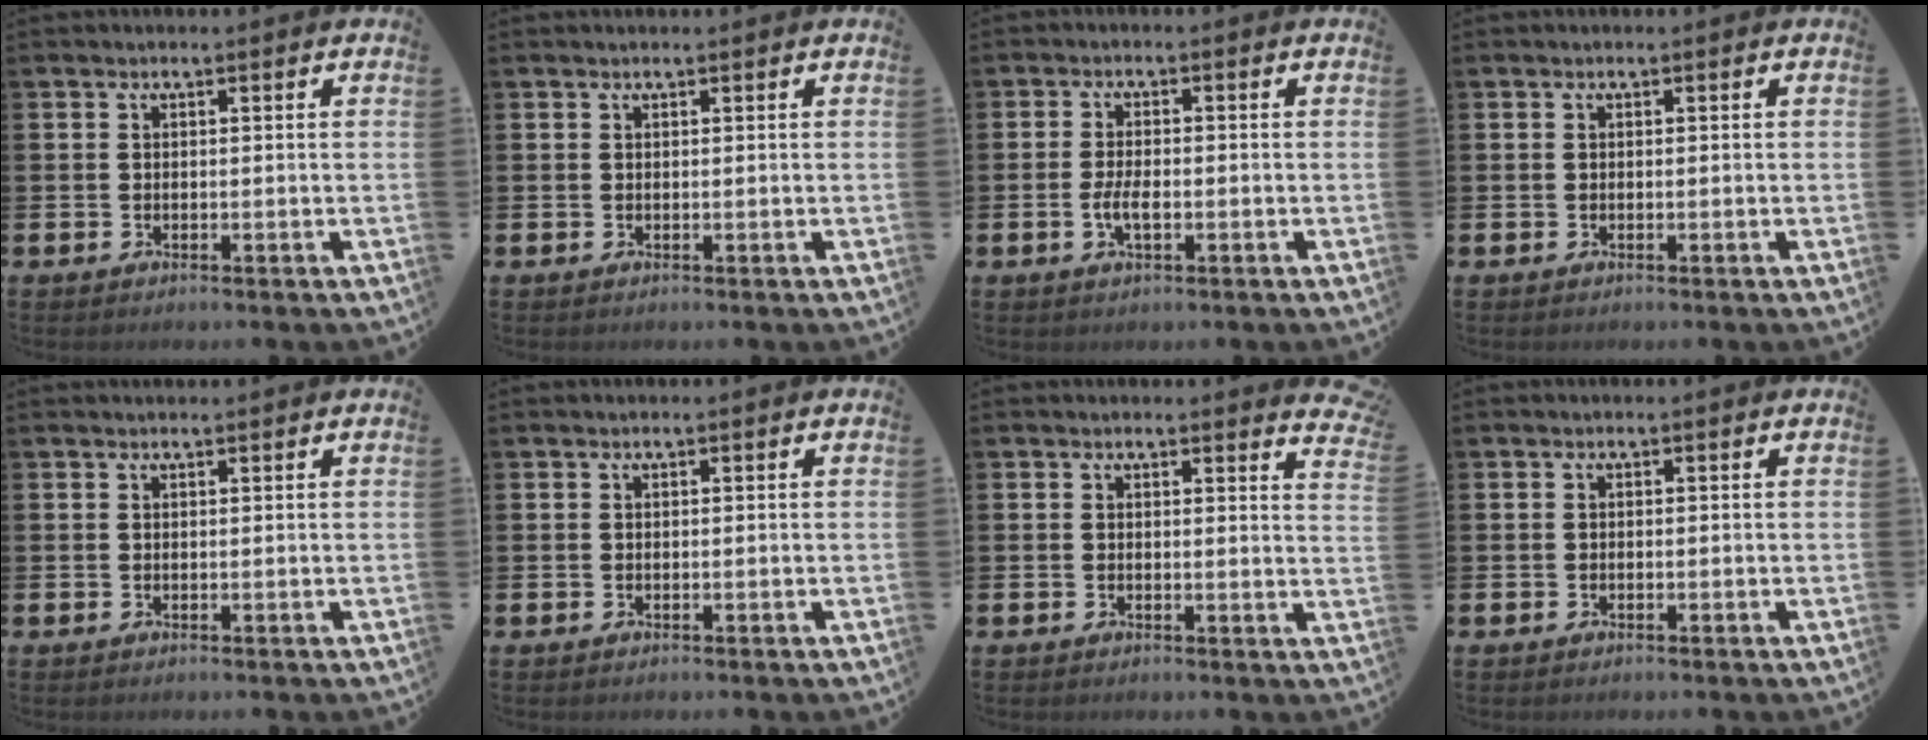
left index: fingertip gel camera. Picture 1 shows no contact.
{"total": 0.0}
{"total": 2.8, "force": [-0.7, 1.2, 2.4], "torque": [-0.044, 0.001, -0.013]}
{"total": 0.0}
{"total": 0.5, "force": [0.5, 0.0, 0.0], "torque": [0.008, -0.004, 0.008]}
{"total": 0.0}
{"total": 2.1, "force": [2.1, 0.2, 0.1], "torque": [0.010, -0.018, 0.034]}
{"total": 0.0}